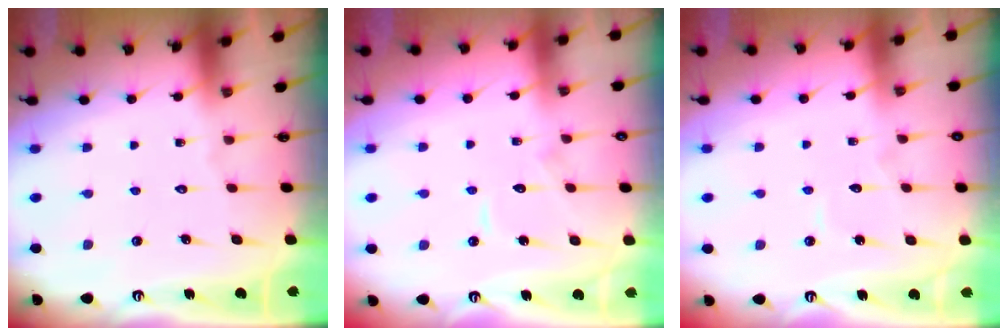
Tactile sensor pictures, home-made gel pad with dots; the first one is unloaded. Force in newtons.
{"total": 5.6, "press": 5.6, "slide": 0.6}
{"total": 5.1, "press": 5.1, "slide": 0.4}